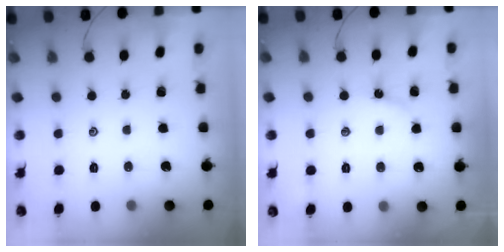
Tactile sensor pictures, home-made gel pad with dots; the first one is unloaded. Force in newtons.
{"total": 2.8, "press": 2.8, "slide": 0.5}